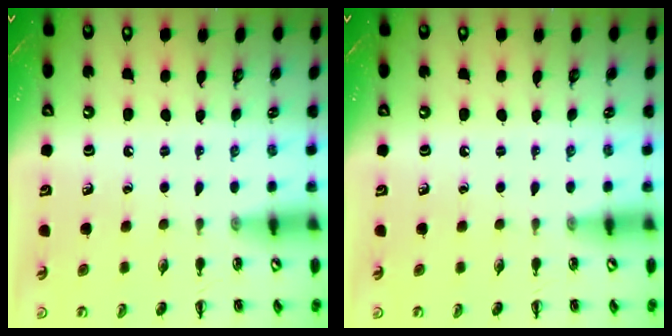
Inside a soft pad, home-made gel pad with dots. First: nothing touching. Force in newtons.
{"total": 0.0}